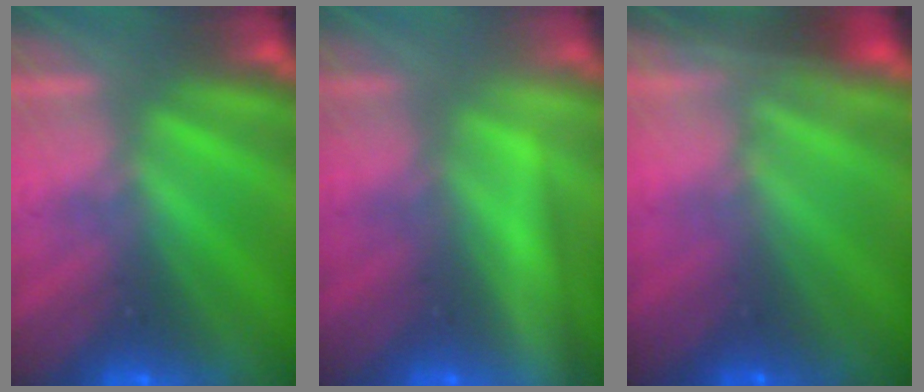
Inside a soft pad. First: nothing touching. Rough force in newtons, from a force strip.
{"total": 2.3}
{"total": 10.5}